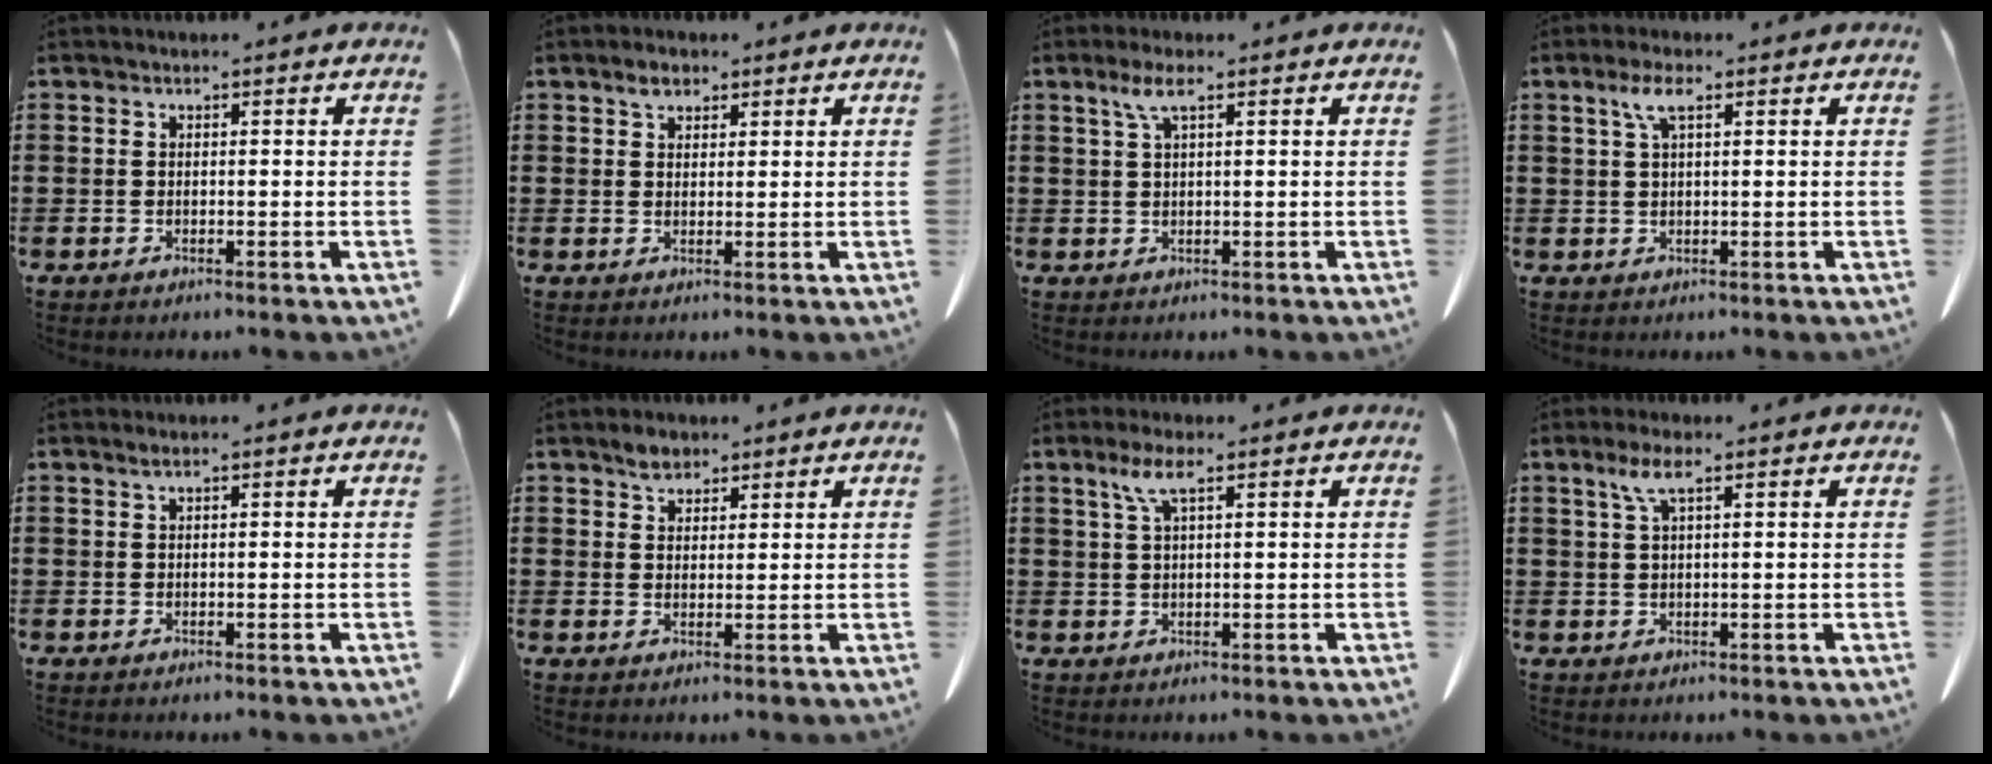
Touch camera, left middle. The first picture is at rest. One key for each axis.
{"total": 2.4, "fx": 1.7, "fy": 1.3, "fz": 1.1, "tx": -0.016, "ty": 0.004, "tz": 0.030}
{"total": 3.0, "fx": 1.6, "fy": 0.5, "fz": 2.5, "tx": -0.055, "ty": 0.005, "tz": 0.026}
{"total": 3.7, "fx": 1.7, "fy": 1.0, "fz": 3.1, "tx": -0.067, "ty": 0.009, "tz": 0.027}
{"total": 0.7, "fx": 0.4, "fy": 0.0, "fz": 0.6, "tx": -0.011, "ty": 0.001, "tz": 0.006}
{"total": 2.5, "fx": 1.9, "fy": 1.3, "fz": 0.8, "tx": -0.020, "ty": 0.003, "tz": 0.037}
{"total": 3.6, "fx": 1.9, "fy": 0.6, "fz": 3.0, "tx": -0.066, "ty": 0.006, "tz": 0.031}
{"total": 3.2, "fx": 1.7, "fy": 0.6, "fz": 2.7, "tx": -0.059, "ty": 0.005, "tz": 0.028}